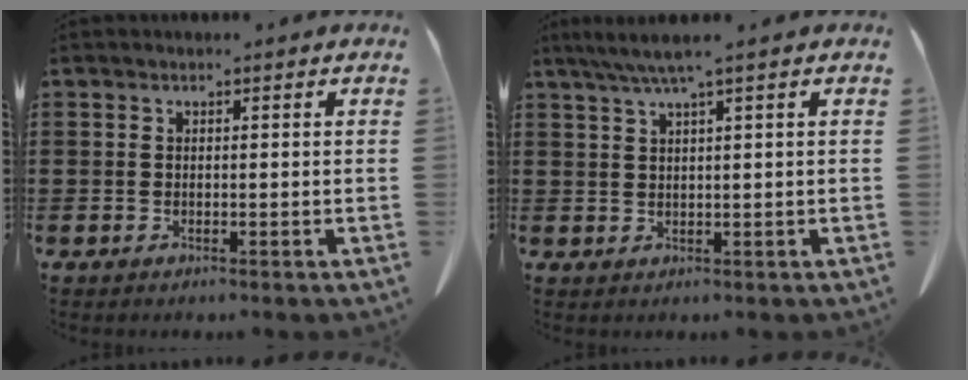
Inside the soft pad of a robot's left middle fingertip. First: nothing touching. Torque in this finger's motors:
{"motor_torque": [0.46, 0.34, 0.34, 0.10]}